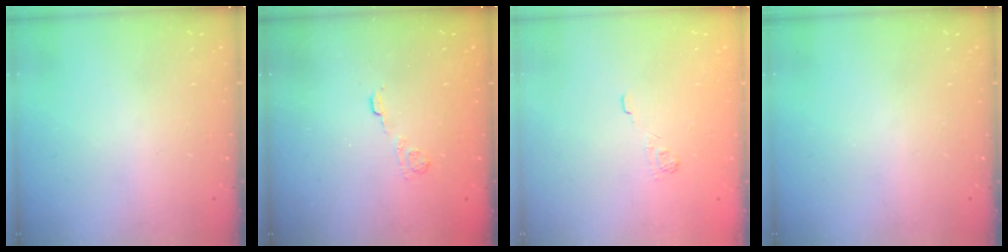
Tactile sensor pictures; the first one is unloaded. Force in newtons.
{"total": 4.0, "press": 3.8, "slide": 1.3}
{"total": 2.3, "press": 1.9, "slide": 1.4}
{"total": 0.0}